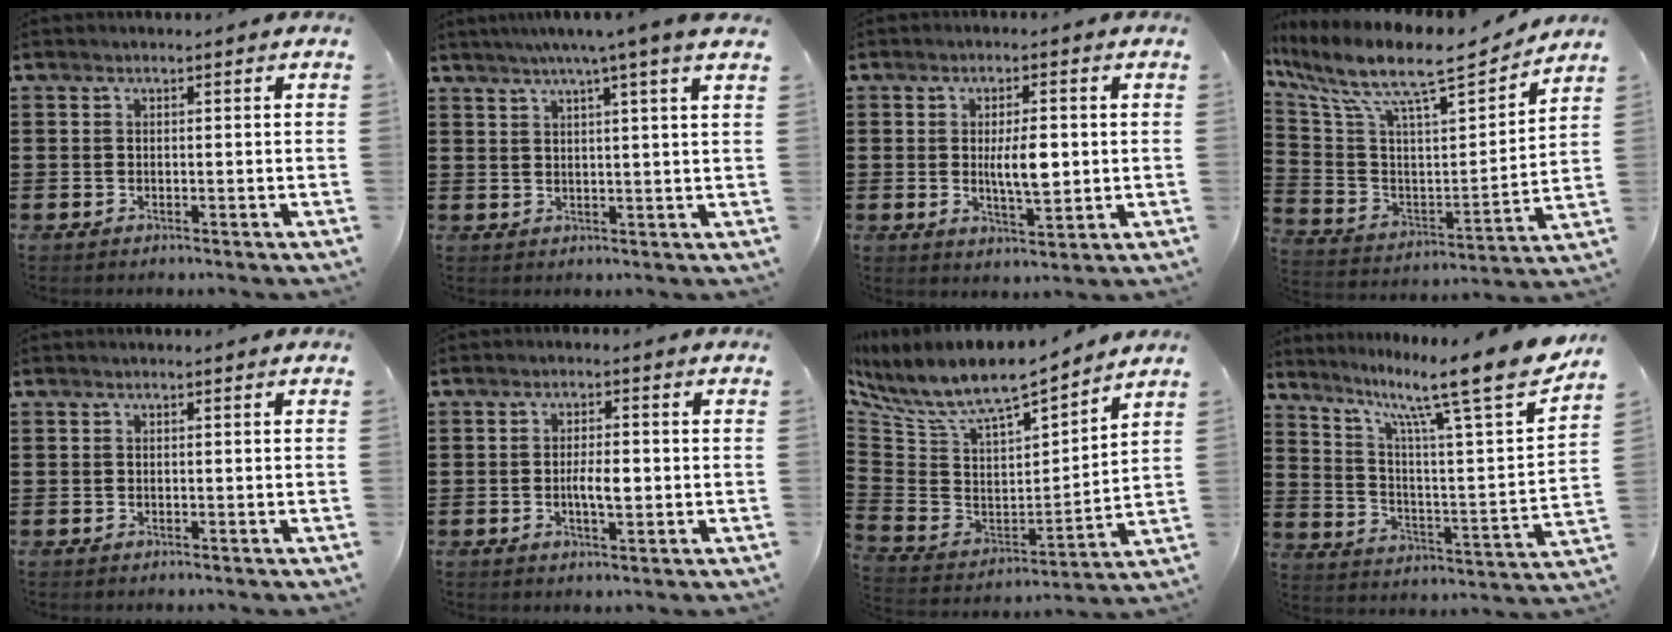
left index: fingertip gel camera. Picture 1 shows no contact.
{"total": 4.7, "force": [3.3, -0.9, 3.2], "torque": [-0.071, -0.005, 0.054]}
{"total": 5.9, "force": [0.3, 2.0, 5.5], "torque": [-0.093, -0.005, -0.002]}
{"total": 11.1, "force": [8.6, 2.3, 6.7], "torque": [-0.156, -0.060, 0.140]}
{"total": 0.0}
{"total": 3.7, "force": [-0.5, 1.2, 3.5], "torque": [-0.062, 0.003, -0.009]}
{"total": 7.8, "force": [6.7, 1.9, 3.4], "torque": [-0.100, -0.059, 0.113]}
{"total": 13.1, "force": [10.5, 0.2, 7.9], "torque": [-0.150, -0.086, 0.158]}